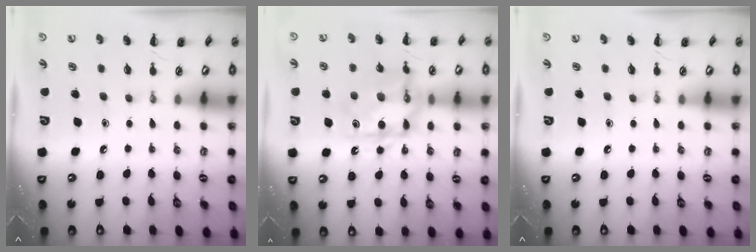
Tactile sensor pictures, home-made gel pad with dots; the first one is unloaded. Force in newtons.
{"total": 14.0, "press": 14.0, "slide": 0.5}
{"total": 0.0}